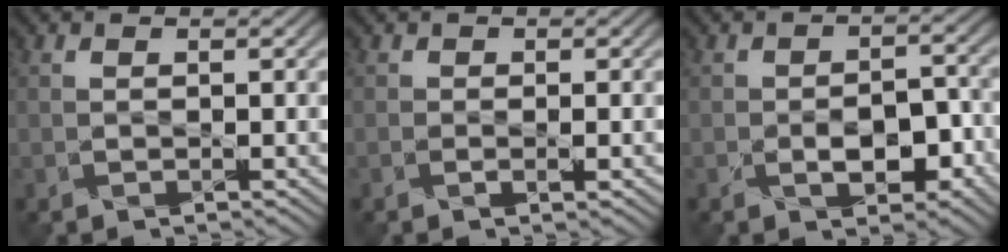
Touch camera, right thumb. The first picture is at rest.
{"total": 1.1, "force": [-0.7, 0.5, 0.7], "torque": [-0.010, -0.009, -0.013]}
{"total": 5.2, "force": [-2.4, 3.1, 3.4], "torque": [-0.038, 0.000, -0.041]}